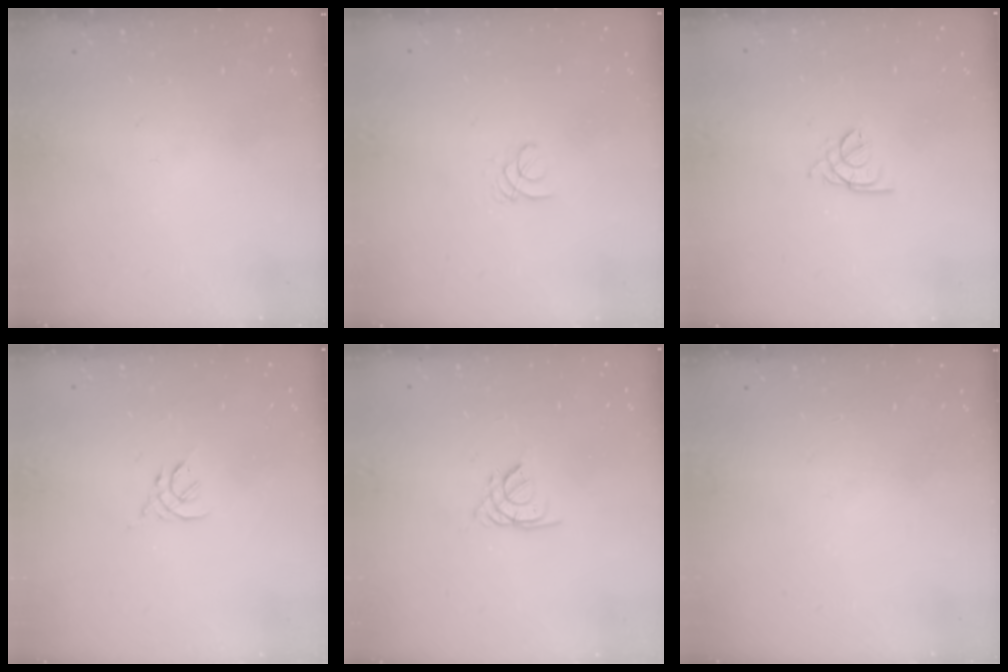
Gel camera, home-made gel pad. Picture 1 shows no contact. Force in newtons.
{"total": 1.0, "press": 1.0, "slide": 0.1}
{"total": 1.8, "press": 1.7, "slide": 0.5}
{"total": 3.1, "press": 3.0, "slide": 0.8}
{"total": 1.9, "press": 1.8, "slide": 0.5}
{"total": 0.0}